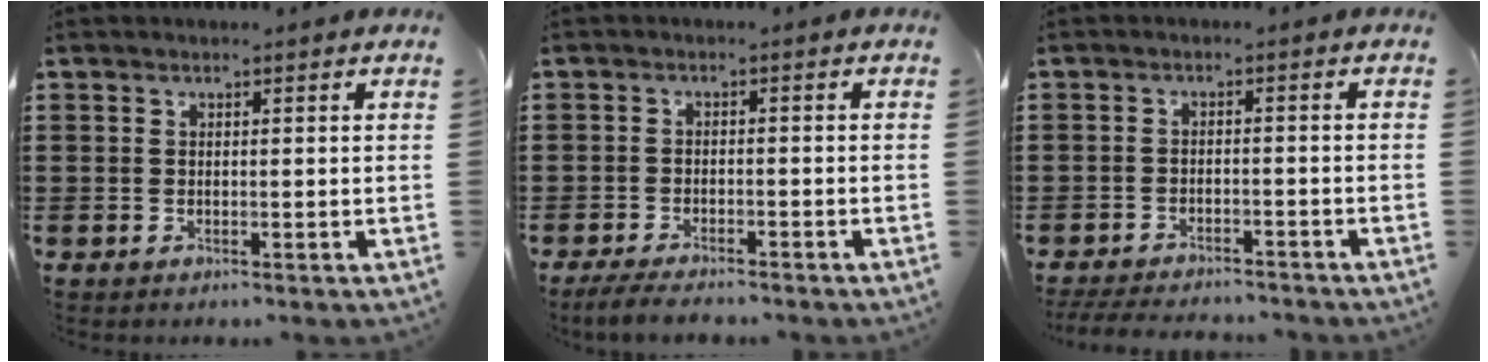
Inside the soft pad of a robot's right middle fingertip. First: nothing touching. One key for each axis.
{"total": 3.0, "fx": -2.8, "fy": 0.5, "fz": 0.8, "tx": -0.022, "ty": 0.001, "tz": -0.061}
{"total": 3.4, "fx": -3.3, "fy": 0.4, "fz": 0.5, "tx": -0.016, "ty": -0.001, "tz": -0.071}